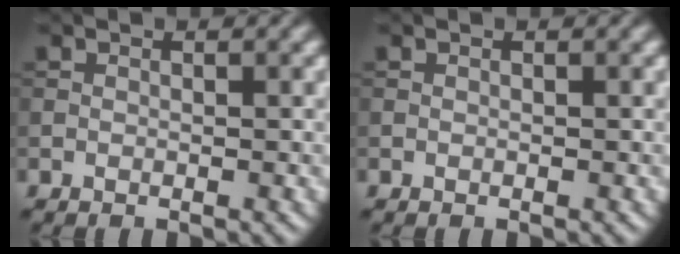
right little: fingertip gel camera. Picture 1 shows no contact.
{"total": 0.0}